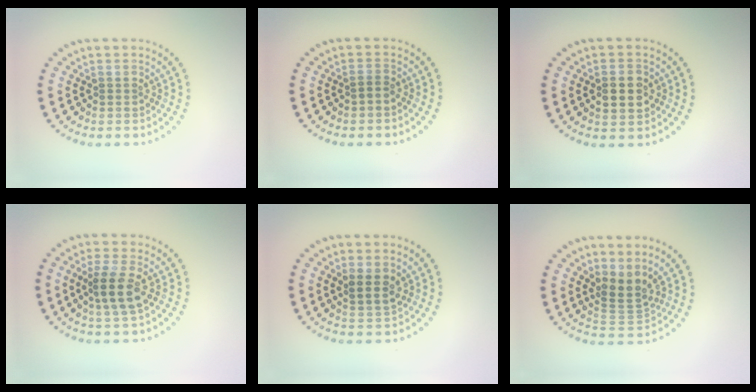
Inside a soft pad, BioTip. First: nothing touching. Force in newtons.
{"total": 0.8, "press": 0.7, "slide": 0.4}
{"total": 2.7, "press": 2.7, "slide": 0.3}
{"total": 3.7, "press": 3.4, "slide": 1.3}
{"total": 2.2, "press": 2.1, "slide": 0.9}
{"total": 2.8, "press": 2.0, "slide": 2.0}